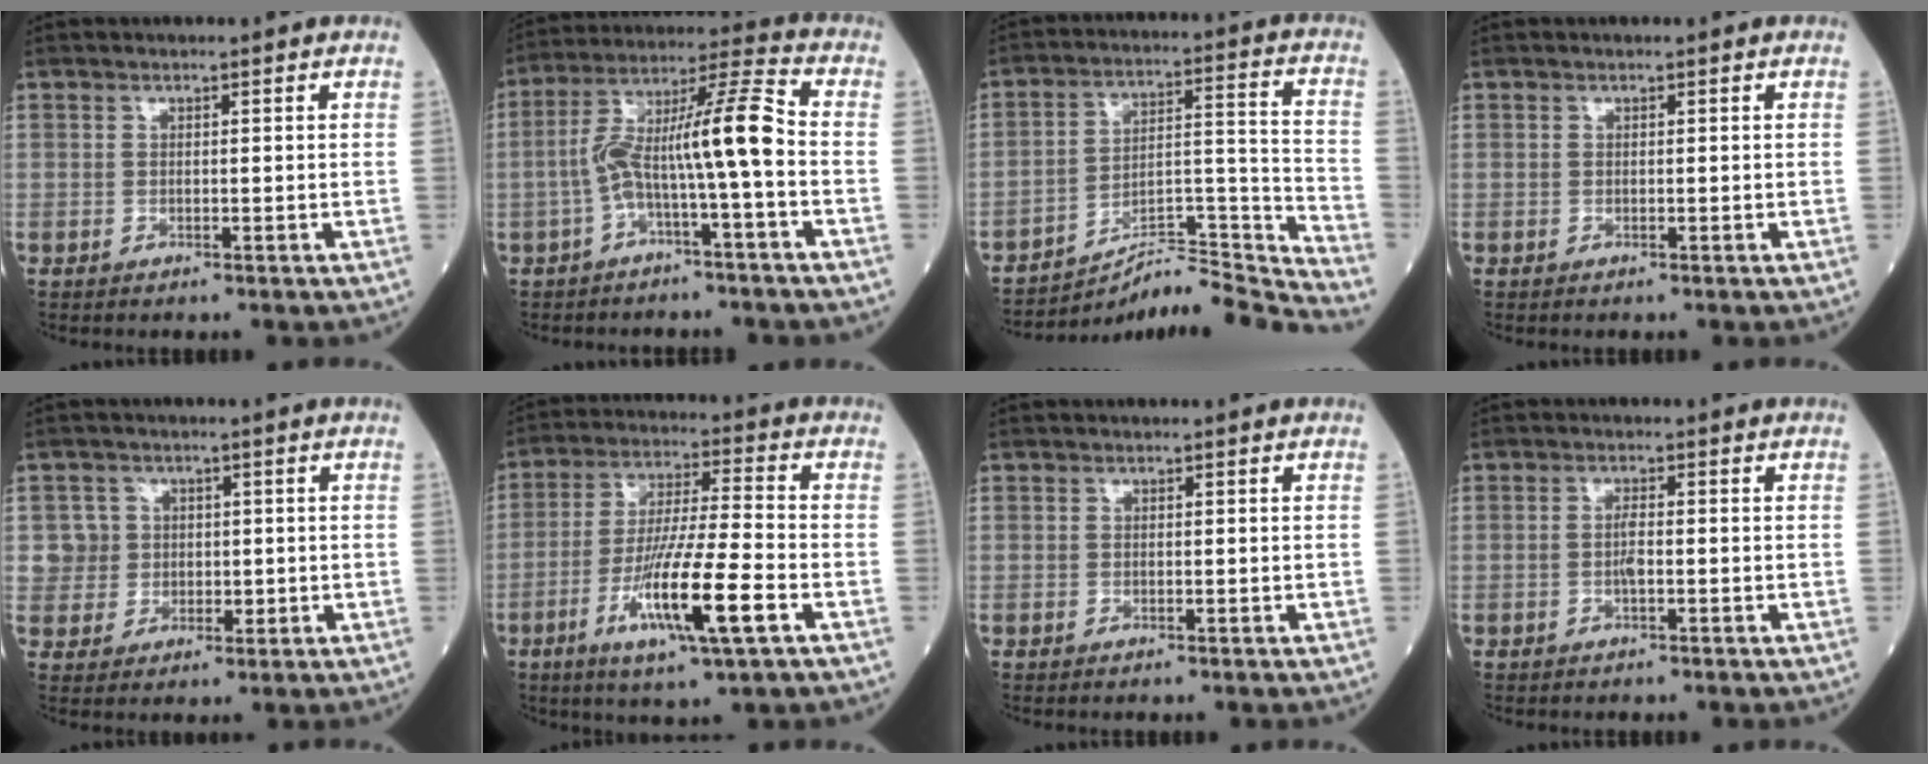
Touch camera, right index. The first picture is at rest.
{"total": 11.1, "force": [-2.3, 0.2, 10.9], "torque": [-0.196, 0.039, -0.044]}
{"total": 17.2, "force": [-16.9, -2.4, 2.1], "torque": [-0.011, 0.046, -0.260]}
{"total": 0.0}
{"total": 4.8, "force": [1.0, 4.7, 0.0], "torque": [0.018, 0.009, 0.018]}
{"total": 14.0, "force": [-5.2, 0.7, 13.0], "torque": [-0.246, -0.019, -0.093]}
{"total": 0.0}
{"total": 1.8, "force": [-0.4, 0.3, 1.7], "torque": [-0.033, 0.001, -0.009]}